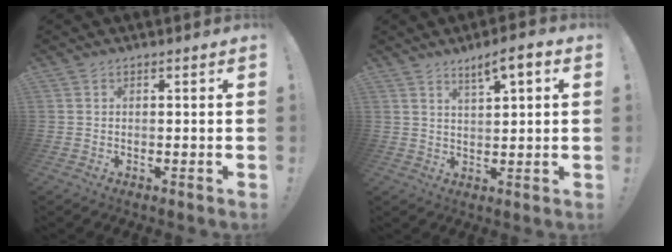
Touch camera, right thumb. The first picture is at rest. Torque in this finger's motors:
{"motor_torque": [-0.44, 0.65, -0.02, 0.00, 0.16]}